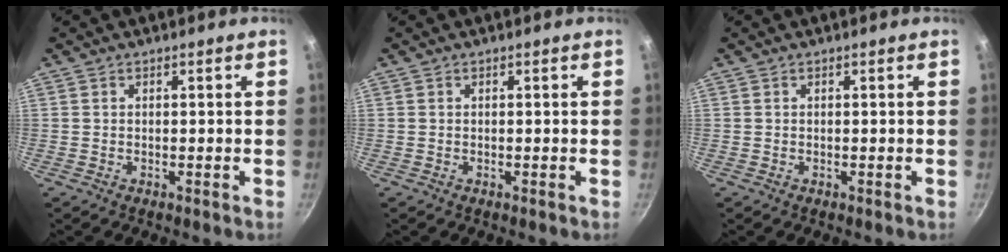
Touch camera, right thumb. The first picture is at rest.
{"total": 0.0}
{"total": 0.0}